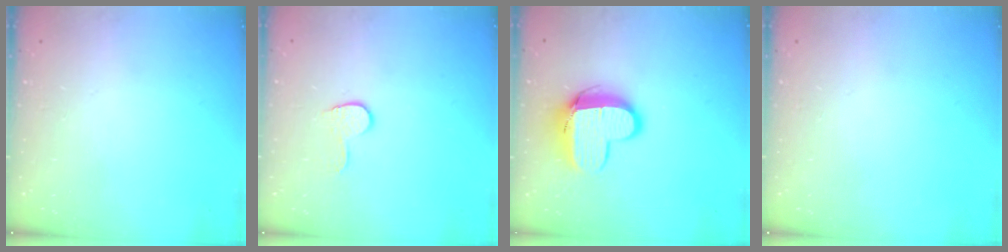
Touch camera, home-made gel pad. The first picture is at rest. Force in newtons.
{"total": 6.2, "press": 6.2, "slide": 0.6}
{"total": 11.2, "press": 11.2, "slide": 1.1}
{"total": 0.0}